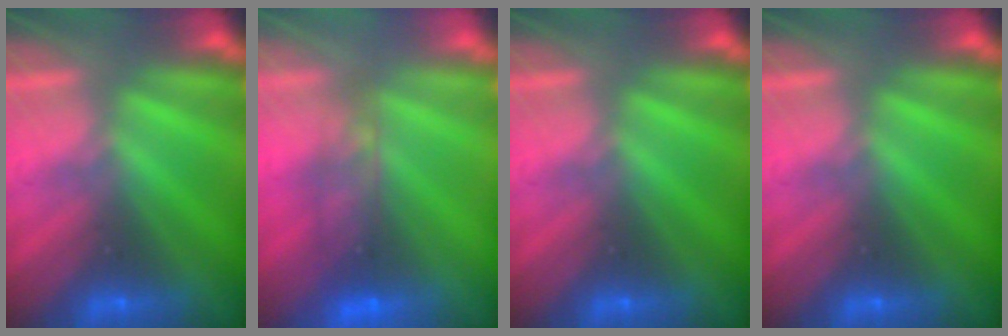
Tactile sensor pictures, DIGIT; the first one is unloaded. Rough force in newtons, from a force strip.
{"total": 7.1}
{"total": 0.0}
{"total": 0.0}